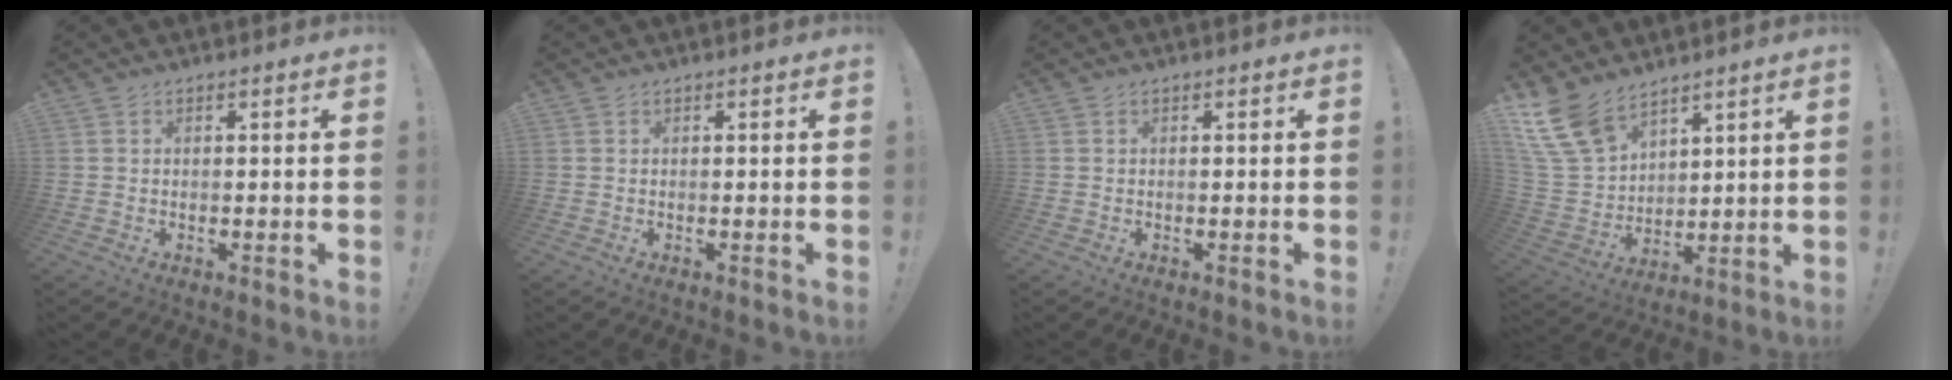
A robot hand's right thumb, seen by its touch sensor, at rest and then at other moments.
{"total": 0.0}
{"total": 0.0}
{"total": 14.2, "force": [10.5, 7.3, 6.1], "torque": [-0.133, -0.064, 0.207]}